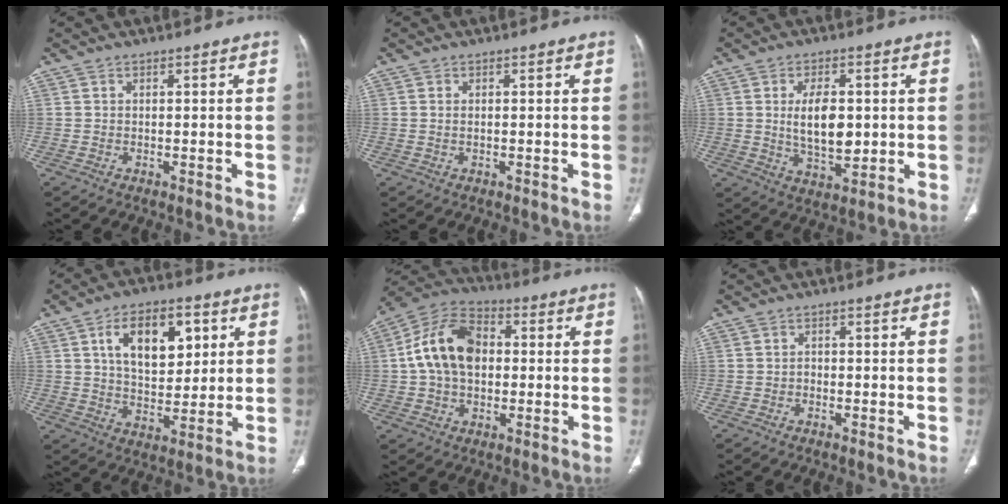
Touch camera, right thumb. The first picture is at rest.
{"total": 0.6, "force": [0.1, 0.3, 0.5], "torque": [-0.019, 0.004, 0.006]}
{"total": 9.4, "force": [0.9, 4.9, 7.9], "torque": [-0.124, -0.014, 0.023]}
{"total": 13.7, "force": [4.7, 7.7, 10.3], "torque": [-0.127, -0.012, 0.080]}
{"total": 14.5, "force": [1.0, 9.9, 10.5], "torque": [-0.176, 0.027, 0.008]}
{"total": 0.6, "force": [-0.3, 0.4, 0.3], "torque": [-0.002, 0.003, -0.008]}